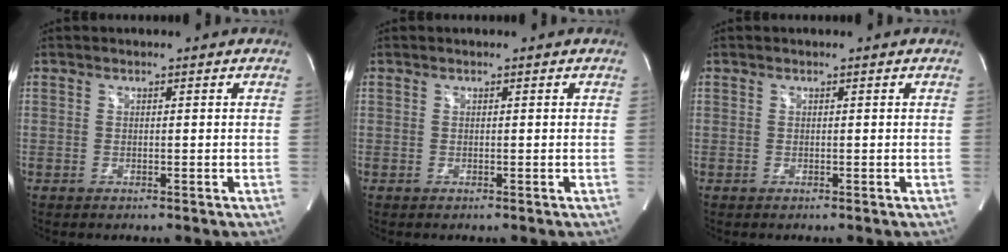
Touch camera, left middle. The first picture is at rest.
{"total": 0.0}
{"total": 0.0}